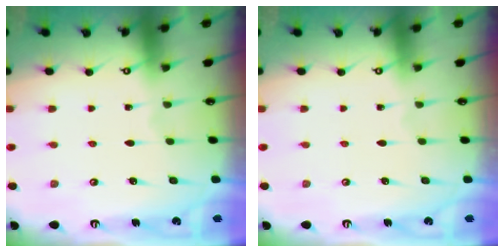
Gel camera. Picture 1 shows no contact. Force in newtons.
{"total": 0.0}